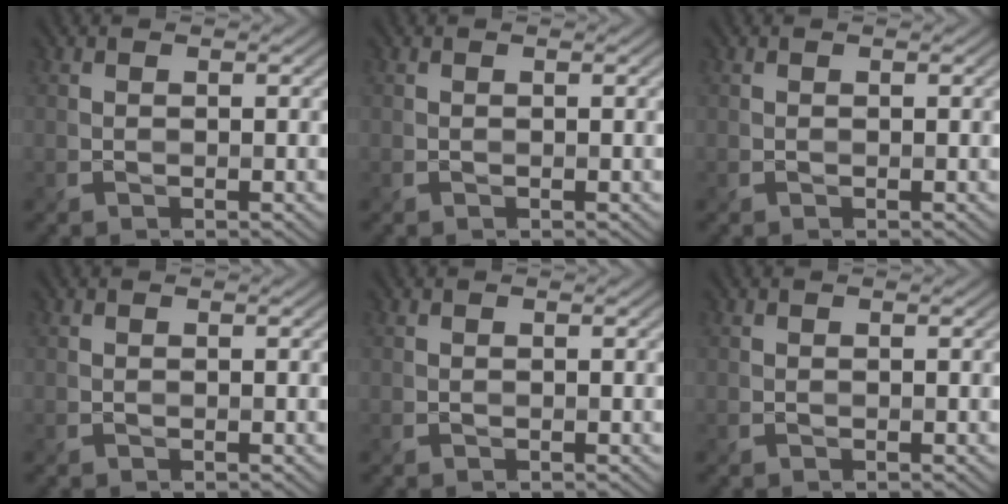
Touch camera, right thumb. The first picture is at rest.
{"total": 0.0}
{"total": 0.0}
{"total": 0.0}
{"total": 0.0}
{"total": 0.0}